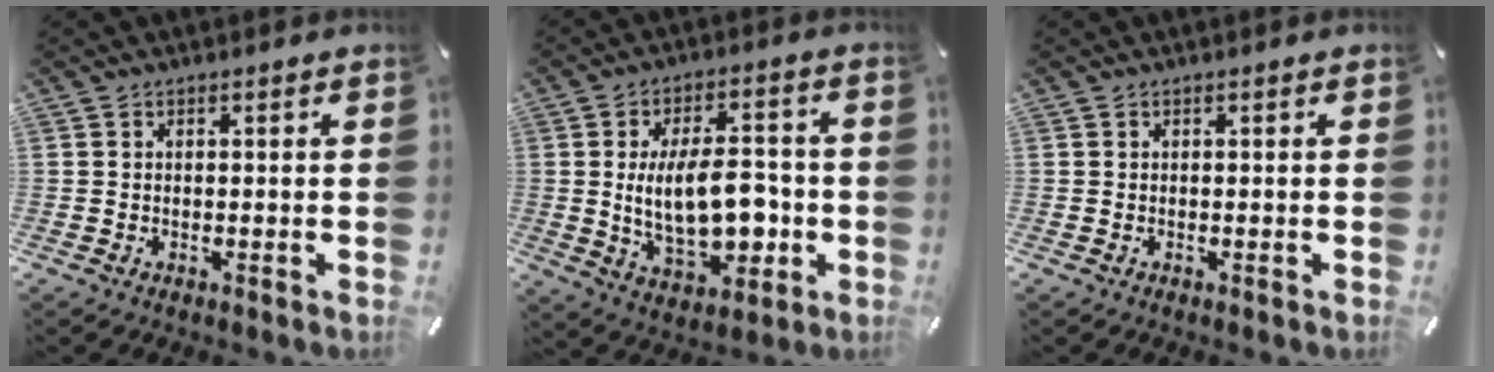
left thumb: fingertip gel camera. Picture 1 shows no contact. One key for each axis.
{"total": 16.5, "fx": -1.0, "fy": 9.1, "fz": 13.8, "tx": -0.234, "ty": 0.000, "tz": -0.016}
{"total": 0.0}